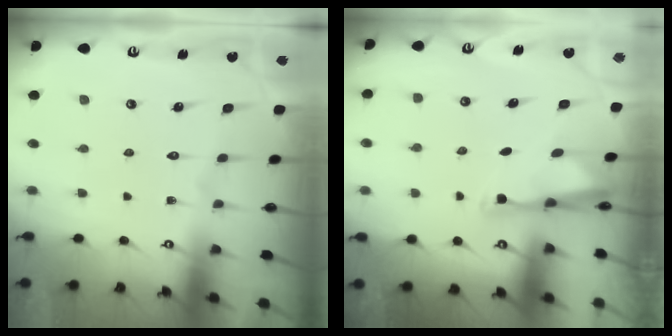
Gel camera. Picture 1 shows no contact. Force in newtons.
{"total": 3.0, "press": 2.9, "slide": 0.5}